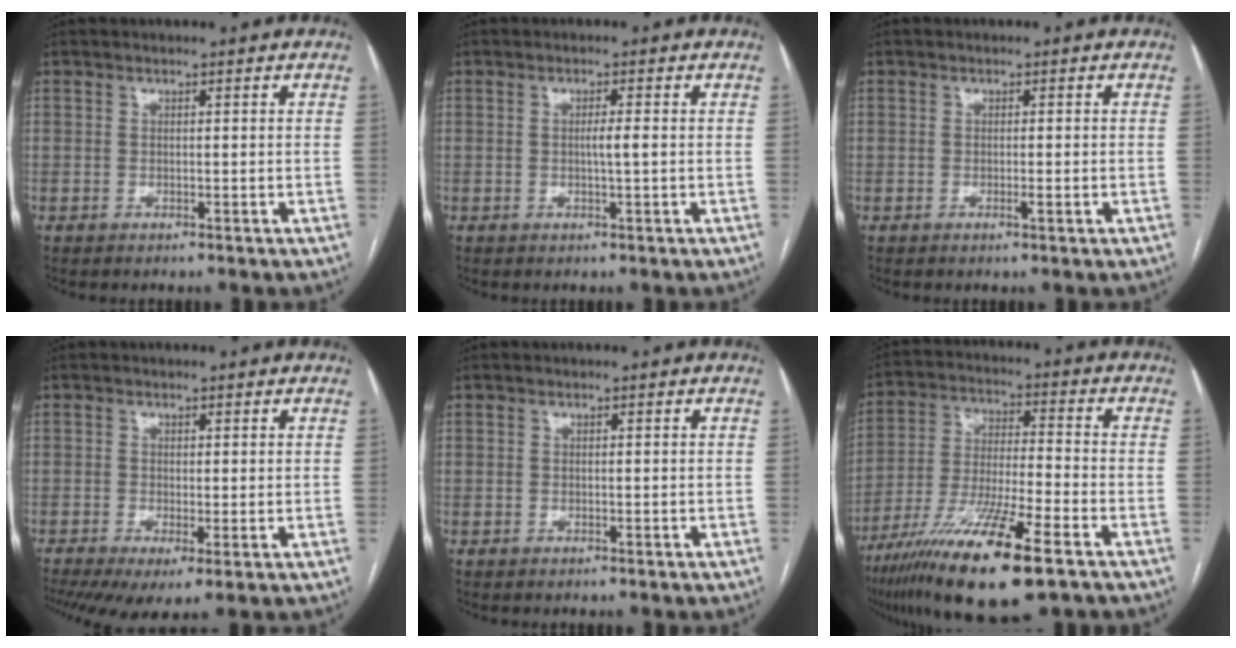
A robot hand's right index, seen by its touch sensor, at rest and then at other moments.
{"total": 1.8, "force": [-0.1, -0.2, 1.8], "torque": [-0.032, 0.000, -0.002]}
{"total": 1.4, "force": [-0.5, 0.1, 1.4], "torque": [-0.024, -0.002, -0.006]}
{"total": 6.7, "force": [-2.7, 2.4, 5.6], "torque": [-0.101, -0.016, -0.046]}
{"total": 0.0}
{"total": 17.7, "force": [-10.4, 1.6, 14.2], "torque": [-0.271, -0.043, -0.185]}